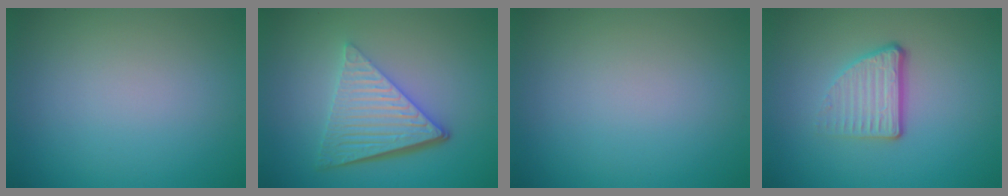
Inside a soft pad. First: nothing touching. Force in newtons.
{"total": 6.5, "press": 4.4, "slide": 4.8}
{"total": 0.0}
{"total": 3.7, "press": 2.4, "slide": 2.8}